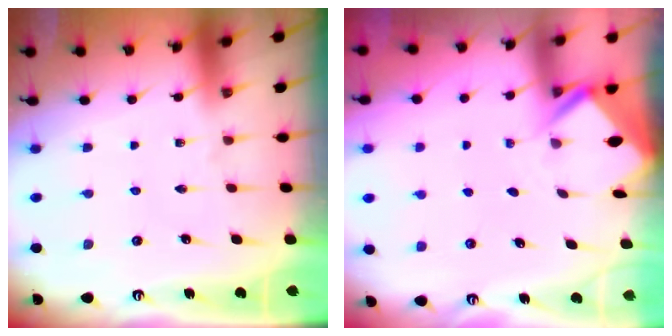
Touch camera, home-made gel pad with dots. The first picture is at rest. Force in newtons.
{"total": 2.4, "press": 2.4, "slide": 0.1}